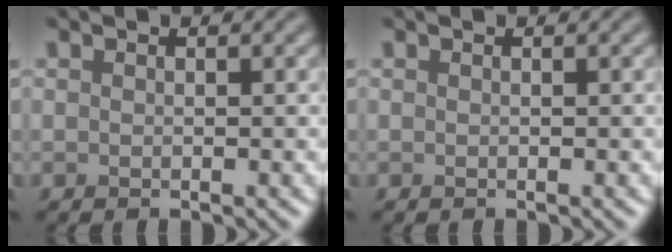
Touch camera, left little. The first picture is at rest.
{"total": 0.0}